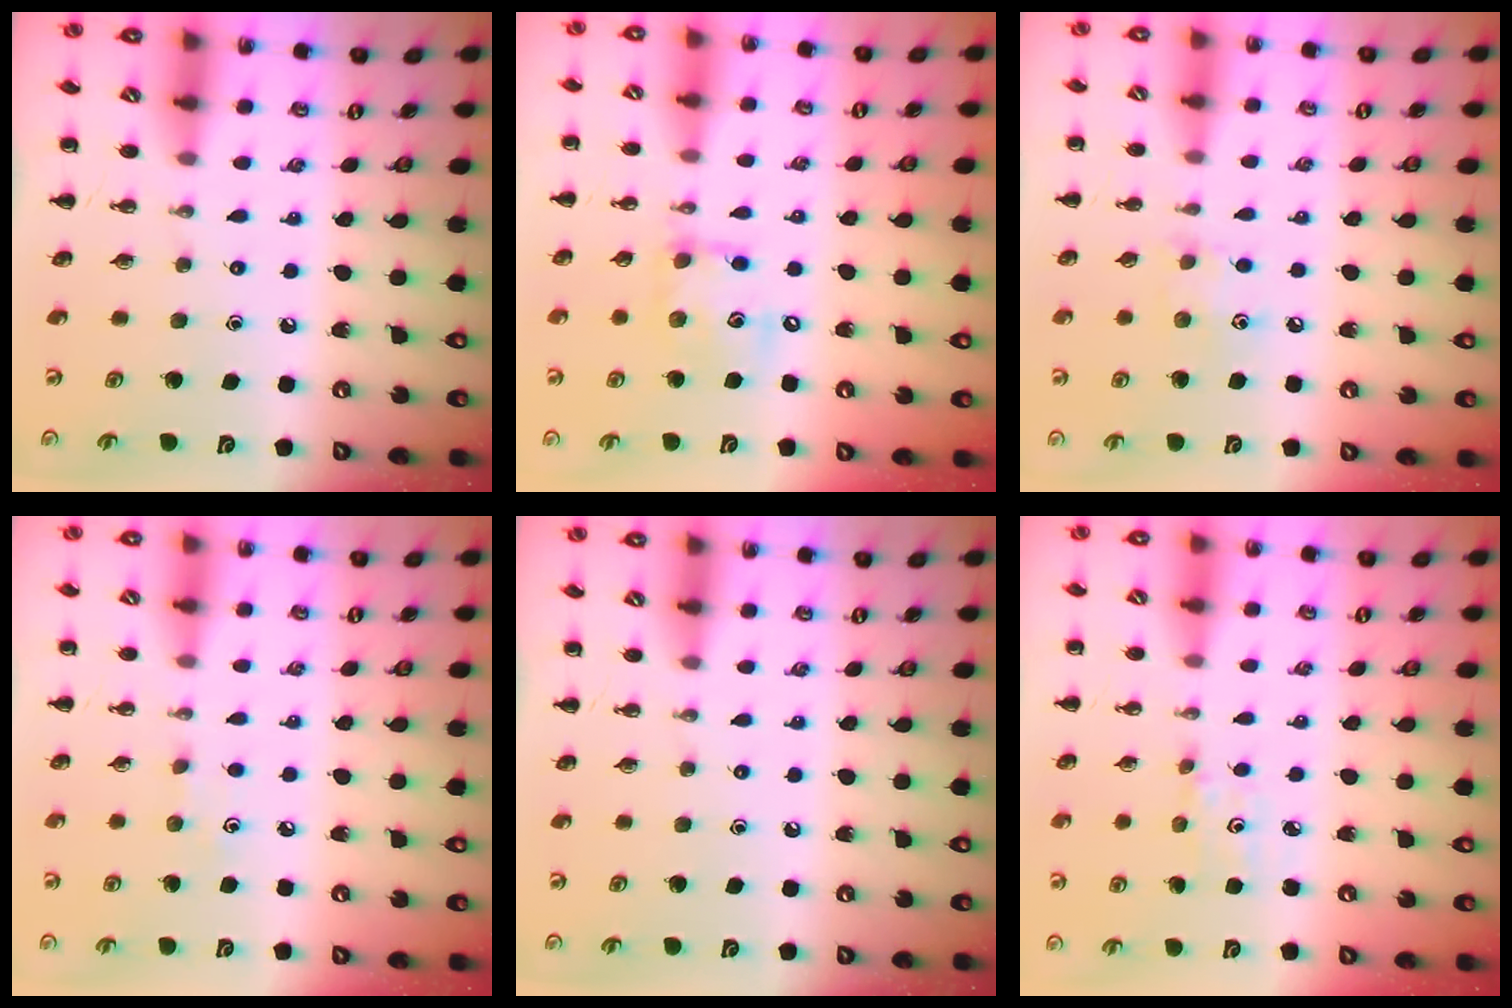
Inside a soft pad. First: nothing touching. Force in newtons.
{"total": 10.8, "press": 10.6, "slide": 1.6}
{"total": 7.0, "press": 6.8, "slide": 1.5}
{"total": 3.9, "press": 3.7, "slide": 1.3}
{"total": 0.0}
{"total": 2.9, "press": 2.8, "slide": 0.8}